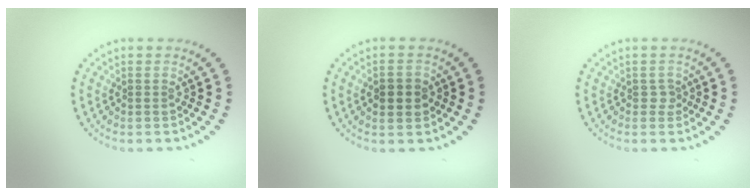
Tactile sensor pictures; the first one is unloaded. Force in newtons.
{"total": 2.4, "press": 2.4, "slide": 0.1}
{"total": 0.9, "press": 0.7, "slide": 0.6}